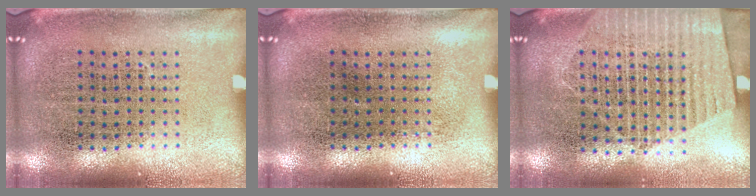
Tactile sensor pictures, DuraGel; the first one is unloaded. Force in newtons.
{"total": 0.0}
{"total": 1.5, "press": 1.3, "slide": 0.7}